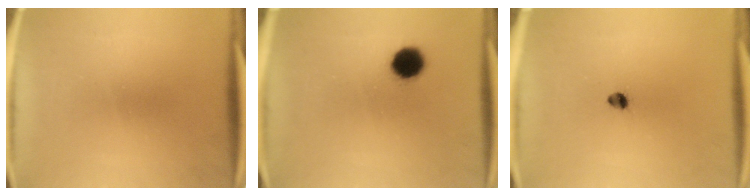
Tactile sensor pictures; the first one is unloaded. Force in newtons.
{"total": 6.5}
{"total": 2.0}